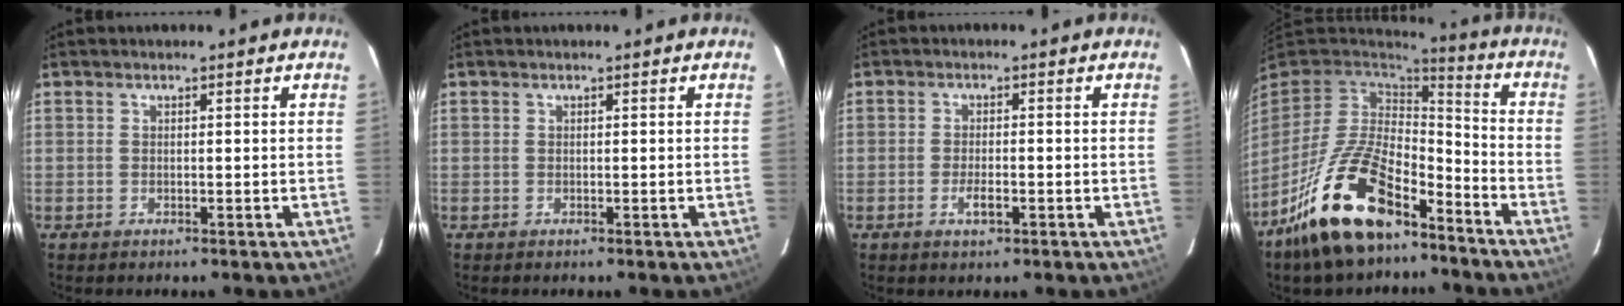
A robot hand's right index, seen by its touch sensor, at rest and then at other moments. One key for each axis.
{"total": 0.0}
{"total": 3.0, "fx": -1.3, "fy": 1.0, "fz": 2.6, "tx": -0.053, "ty": -0.005, "tz": -0.023}
{"total": 20.0, "fx": -12.9, "fy": 8.6, "fz": 12.7, "tx": -0.261, "ty": -0.013, "tz": -0.227}